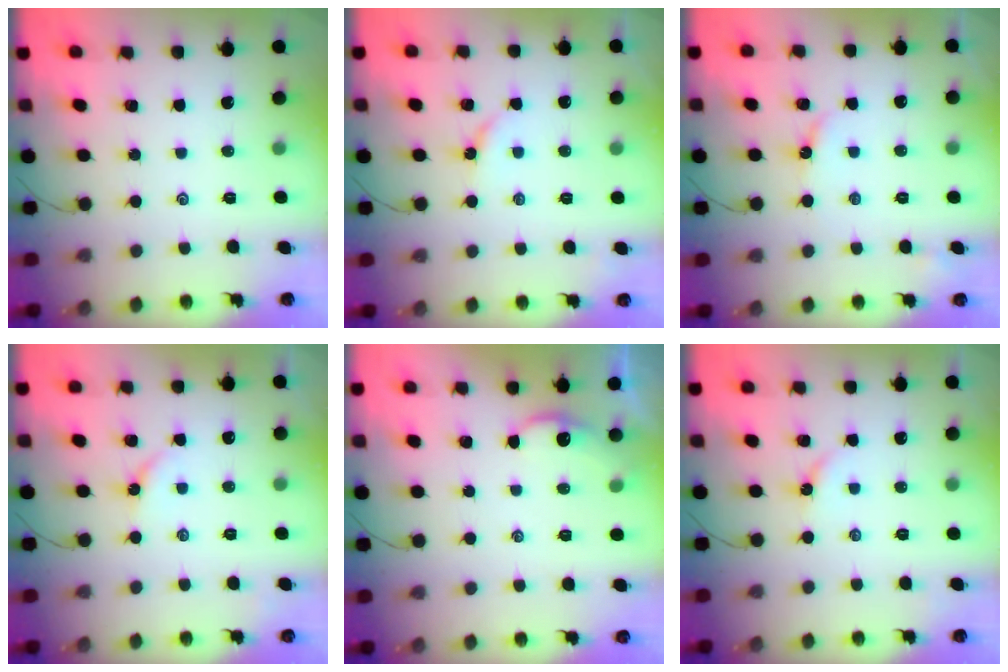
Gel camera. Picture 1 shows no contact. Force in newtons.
{"total": 3.4, "press": 3.3, "slide": 0.4}
{"total": 3.8, "press": 3.8, "slide": 0.5}
{"total": 3.7, "press": 3.7, "slide": 0.6}
{"total": 2.2, "press": 2.2, "slide": 0.2}
{"total": 4.2, "press": 4.2, "slide": 0.6}